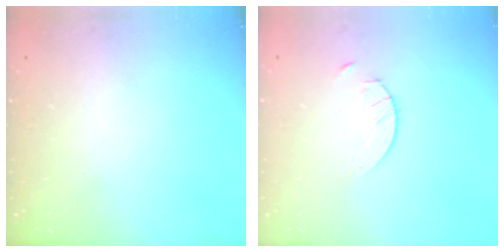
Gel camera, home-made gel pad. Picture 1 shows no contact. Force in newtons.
{"total": 1.6, "press": 1.6, "slide": 0.2}